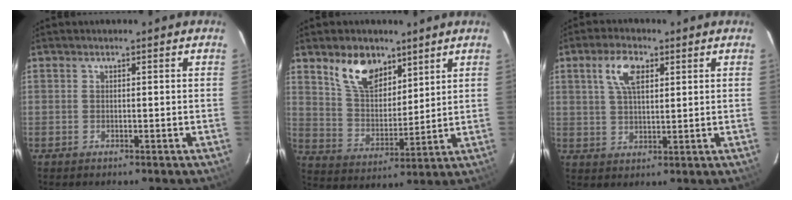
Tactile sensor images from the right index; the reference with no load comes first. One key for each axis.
{"total": 11.0, "fx": 7.0, "fy": 6.0, "fz": 5.9, "tx": -0.109, "ty": 0.013, "tz": 0.138}
{"total": 6.5, "fx": 2.8, "fy": 3.0, "fz": 5.1, "tx": -0.098, "ty": 0.013, "tz": 0.052}